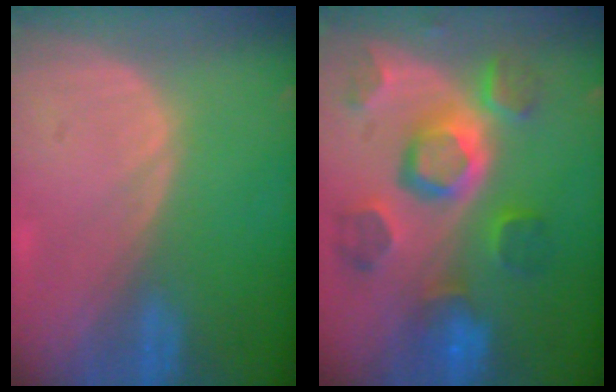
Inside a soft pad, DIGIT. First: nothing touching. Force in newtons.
{"total": 11.2, "press": 9.9, "slide": 5.3}